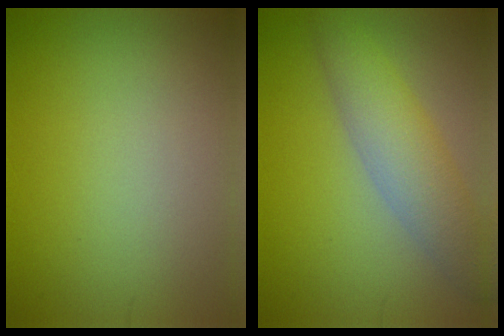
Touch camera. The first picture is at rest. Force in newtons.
{"total": 4.7, "press": 4.7, "slide": 0.2}